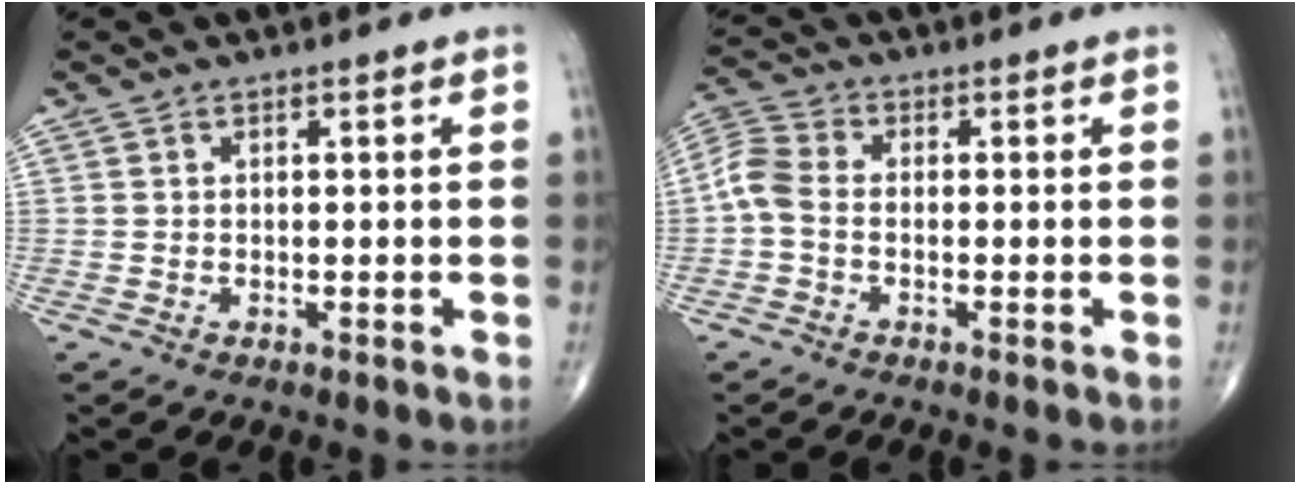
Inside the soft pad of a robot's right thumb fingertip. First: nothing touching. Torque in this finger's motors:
{"motor_torque": [-0.34, 0.16, 0.61, -0.15, 0.10]}